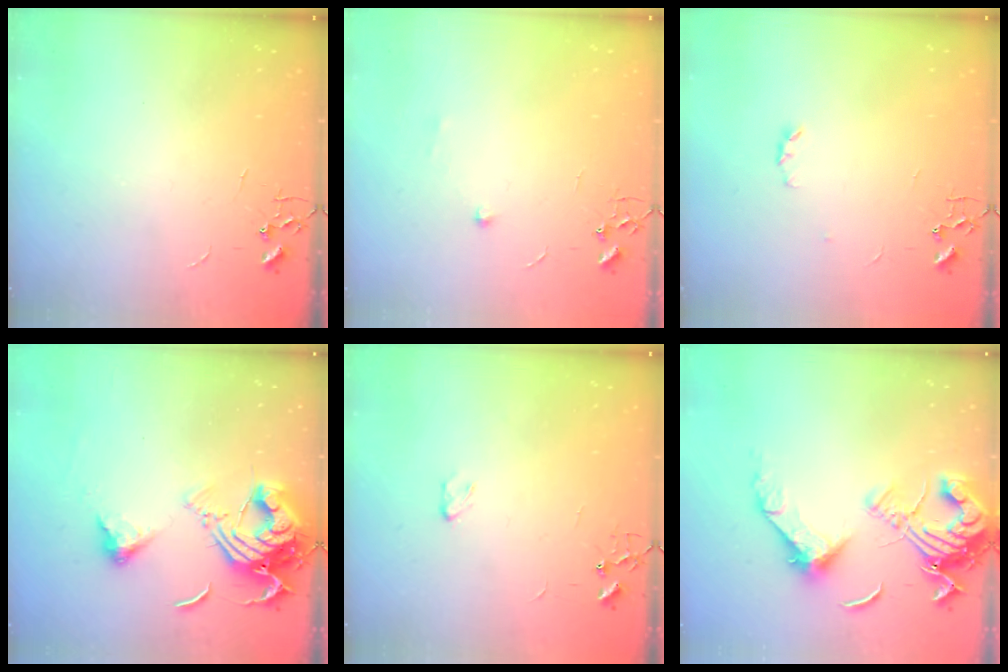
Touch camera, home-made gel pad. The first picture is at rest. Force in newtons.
{"total": 5.0, "press": 4.8, "slide": 1.3}
{"total": 3.2, "press": 3.2, "slide": 0.6}
{"total": 14.8, "press": 14.7, "slide": 1.8}
{"total": 2.9, "press": 2.9, "slide": 0.4}
{"total": 19.8, "press": 19.7, "slide": 2.1}